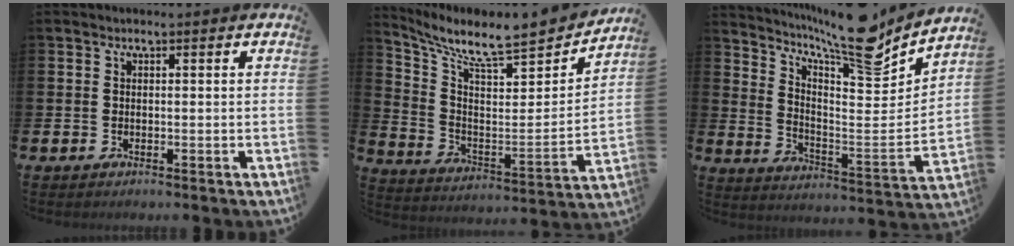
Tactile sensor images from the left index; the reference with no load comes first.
{"total": 9.2, "force": [8.1, 1.5, 4.2], "torque": [-0.097, -0.073, 0.128]}
{"total": 11.9, "force": [10.0, 2.0, 6.1], "torque": [-0.114, -0.073, 0.165]}